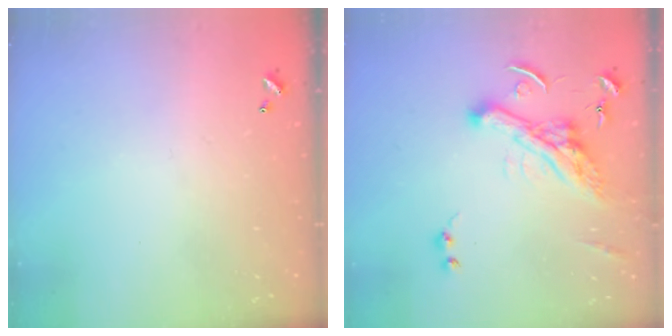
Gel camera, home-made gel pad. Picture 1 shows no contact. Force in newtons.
{"total": 6.7, "press": 6.5, "slide": 1.6}